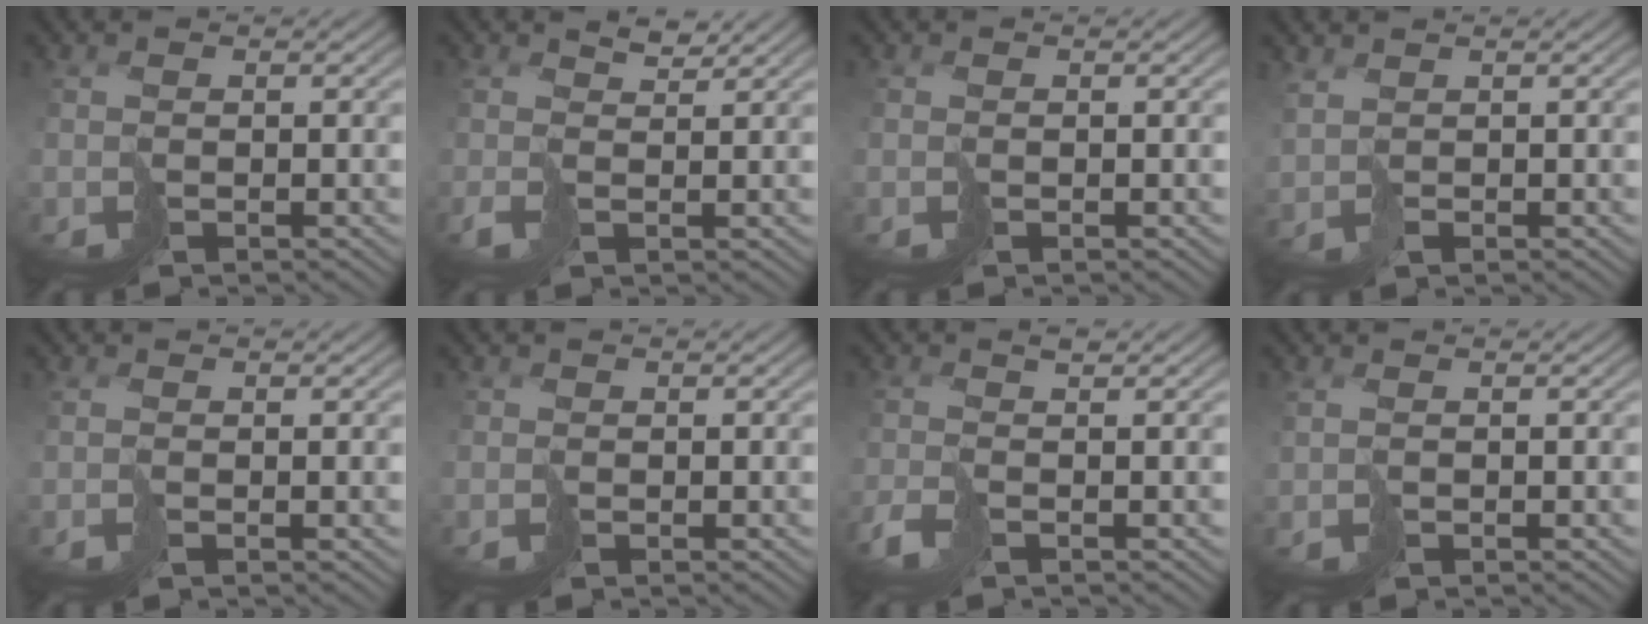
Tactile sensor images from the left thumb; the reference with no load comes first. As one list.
[{"total": 2.4, "force": [0.8, 0.9, 2.1], "torque": [-0.056, 0.002, 0.011]}, {"total": 0.0}, {"total": 1.8, "force": [1.6, 0.9, 0.1], "torque": [-0.009, -0.001, 0.038]}, {"total": 0.9, "force": [0.0, 0.3, 0.8], "torque": [-0.020, -0.003, 0.000]}, {"total": 0.6, "force": [0.0, 0.6, -0.1], "torque": [0.001, -0.003, 0.001]}, {"total": 2.6, "force": [-1.0, 0.6, 2.3], "torque": [-0.051, 0.000, -0.029]}, {"total": 0.7, "force": [0.4, 0.4, 0.5], "torque": [-0.018, -0.002, 0.009]}]